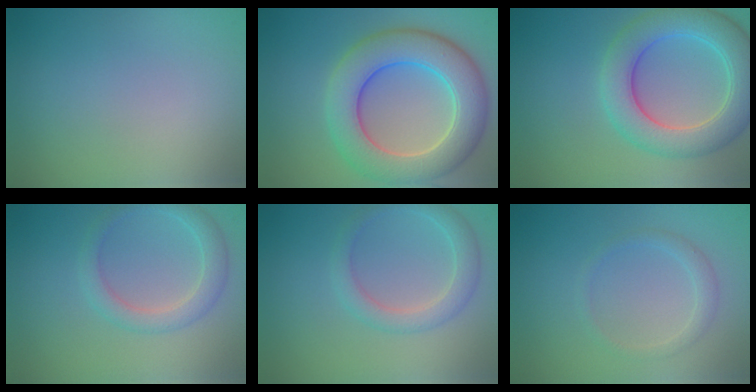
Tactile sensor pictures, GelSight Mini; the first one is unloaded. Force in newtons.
{"total": 8.2, "press": 8.2, "slide": 0.4}
{"total": 6.6, "press": 6.5, "slide": 0.3}
{"total": 2.5, "press": 2.5, "slide": 0.1}
{"total": 2.5, "press": 2.5, "slide": 0.1}
{"total": 1.3, "press": 1.3, "slide": 0.2}